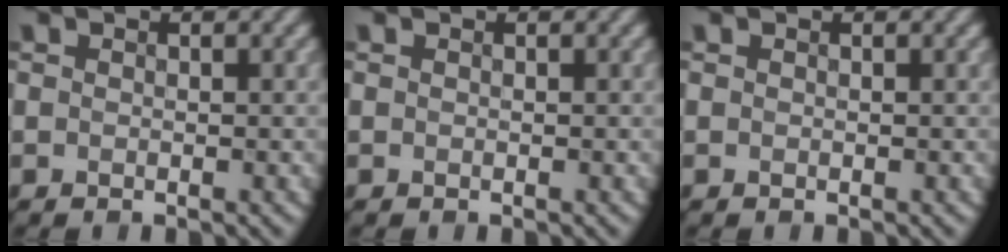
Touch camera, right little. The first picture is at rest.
{"total": 0.0}
{"total": 0.0}